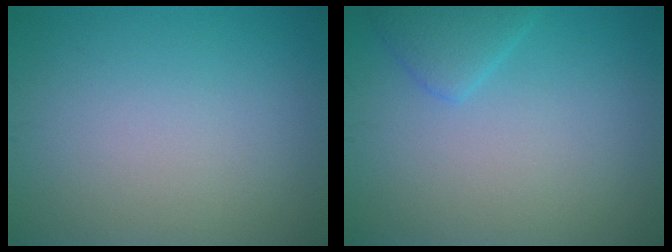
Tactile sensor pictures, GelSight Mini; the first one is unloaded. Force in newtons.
{"total": 1.6, "press": 1.6, "slide": 0.0}